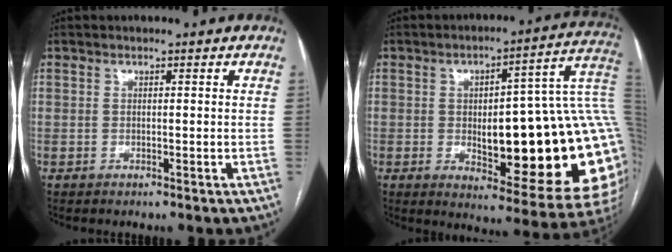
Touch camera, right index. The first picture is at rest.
{"total": 27.9, "force": [-0.4, 6.5, 27.2], "torque": [-0.267, 0.030, 0.008]}